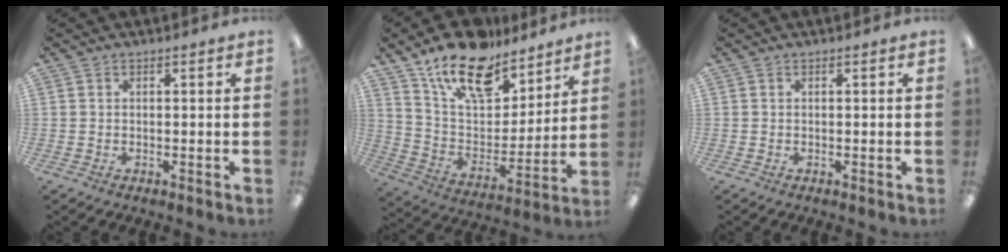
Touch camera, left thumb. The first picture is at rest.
{"total": 18.5, "force": [13.8, 8.7, 8.7], "torque": [-0.152, -0.090, 0.243]}
{"total": 0.0}